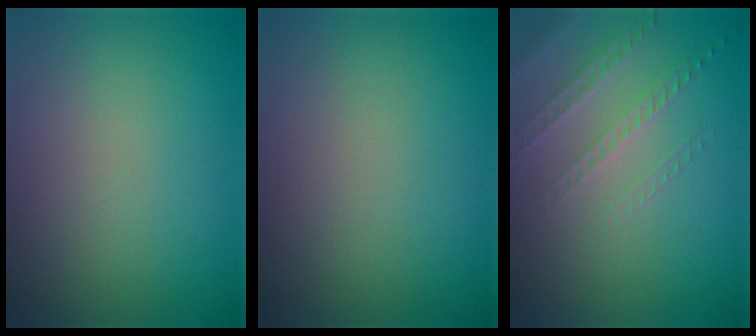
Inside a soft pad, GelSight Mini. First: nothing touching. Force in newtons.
{"total": 0.0}
{"total": 1.6, "press": 1.3, "slide": 0.9}